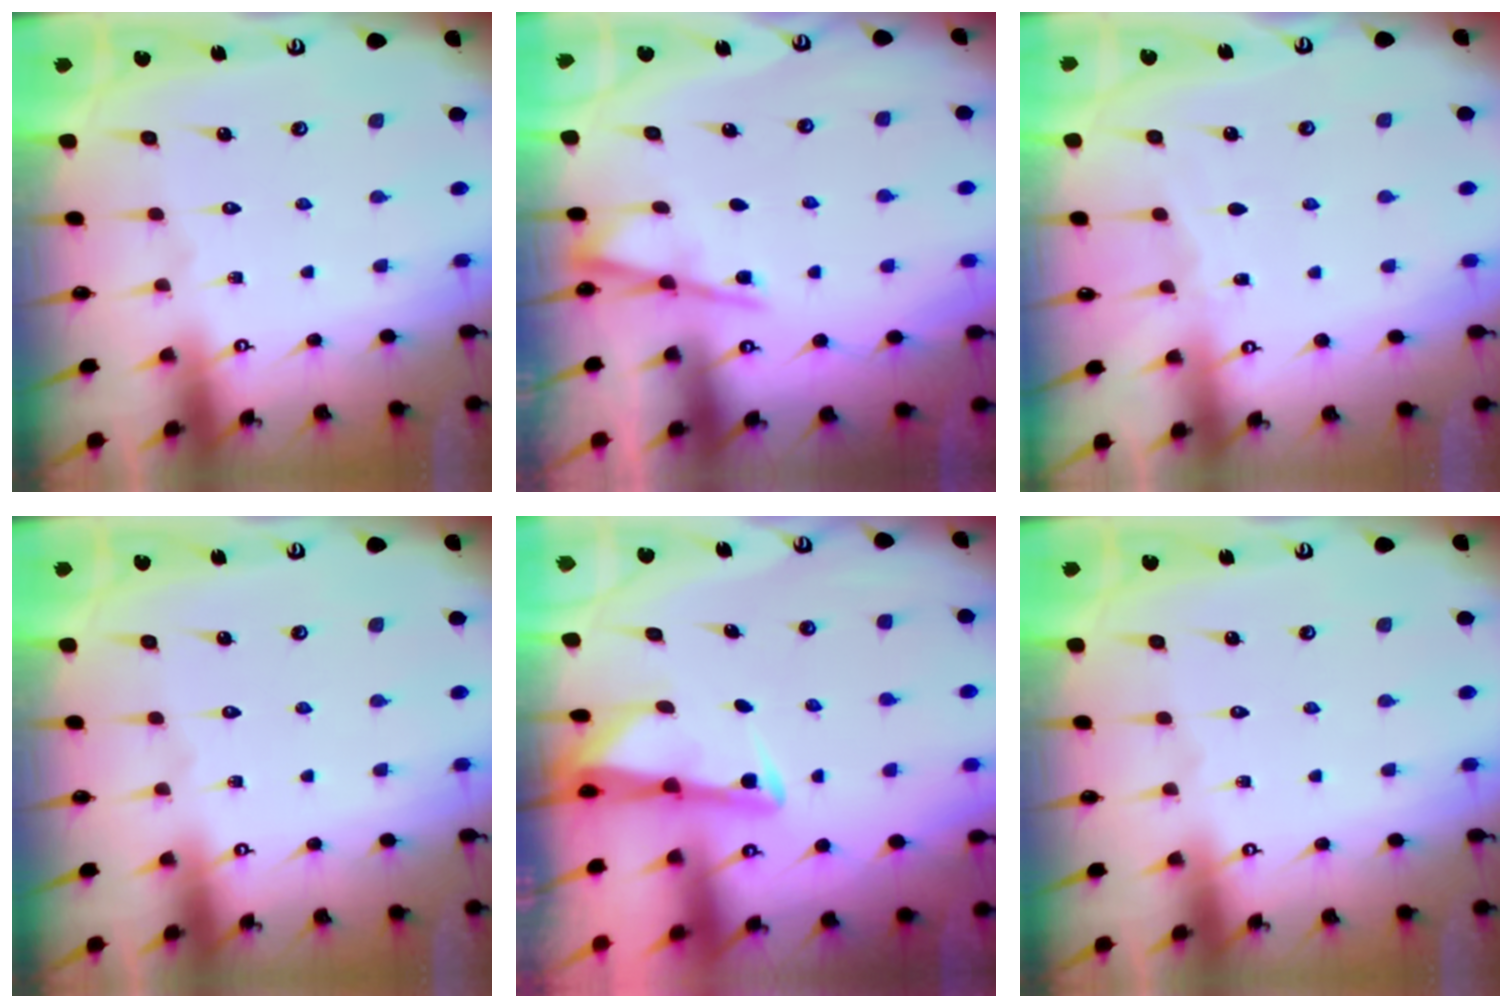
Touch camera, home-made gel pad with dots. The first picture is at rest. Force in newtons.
{"total": 3.7, "press": 3.7, "slide": 0.6}
{"total": 2.6, "press": 2.6, "slide": 0.4}
{"total": 0.0}
{"total": 3.4, "press": 3.4, "slide": 0.3}
{"total": 0.0}